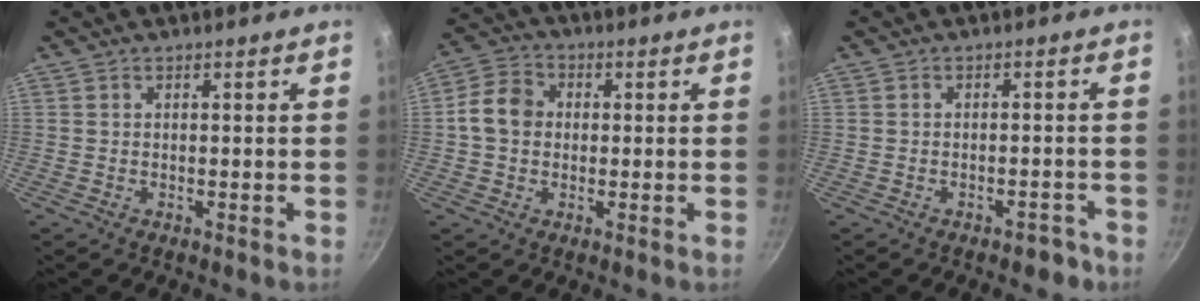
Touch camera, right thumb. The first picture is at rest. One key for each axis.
{"total": 7.6, "fx": 0.3, "fy": 6.3, "fz": 4.2, "tx": -0.056, "ty": 0.015, "tz": -0.012}
{"total": 3.0, "fx": -2.1, "fy": 1.6, "fz": 1.4, "tx": -0.002, "ty": 0.030, "tz": -0.012}